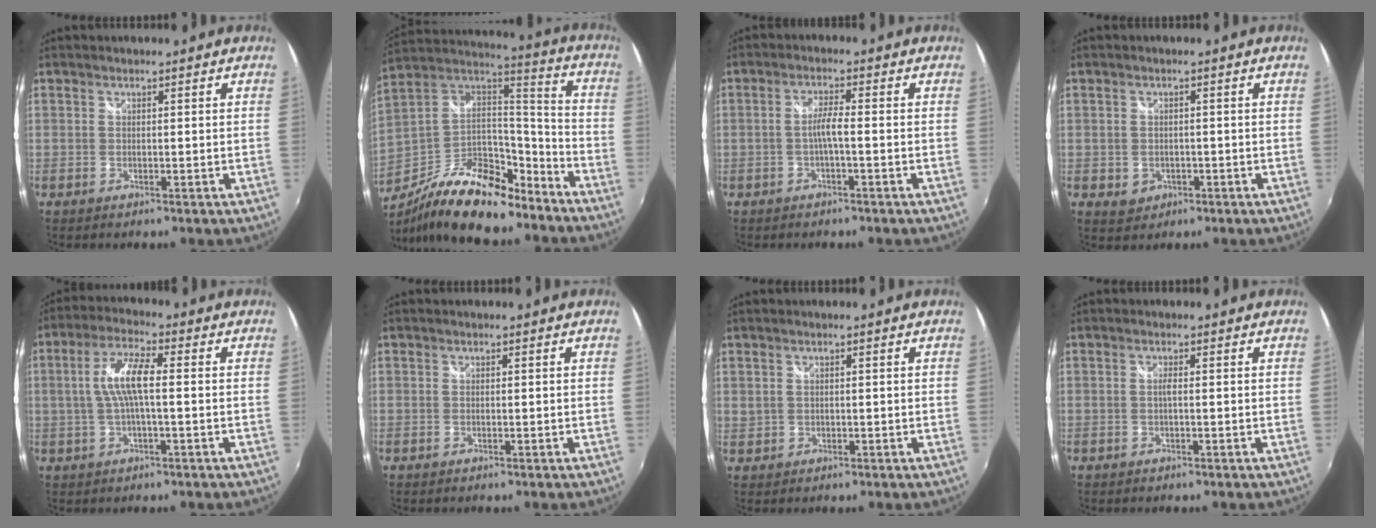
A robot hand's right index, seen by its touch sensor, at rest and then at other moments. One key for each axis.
{"total": 24.2, "fx": -17.6, "fy": 9.6, "fz": 13.6, "tx": -0.263, "ty": -0.004, "tz": -0.292}
{"total": 2.7, "fx": -1.0, "fy": -0.2, "fz": 2.5, "tx": -0.049, "ty": 0.003, "tz": -0.019}
{"total": 3.6, "fx": -1.1, "fy": 3.1, "fz": 1.4, "tx": -0.032, "ty": -0.001, "tz": -0.009}
{"total": 7.5, "fx": 0.0, "fy": 1.6, "fz": 7.3, "tx": -0.148, "ty": 0.008, "tz": 0.004}
{"total": 0.0}
{"total": 1.5, "fx": 0.5, "fy": 1.3, "fz": 0.6, "tx": -0.012, "ty": 0.001, "tz": 0.013}
{"total": 0.9, "fx": -0.2, "fy": -0.1, "fz": 0.9, "tx": -0.016, "ty": 0.002, "tz": -0.006}